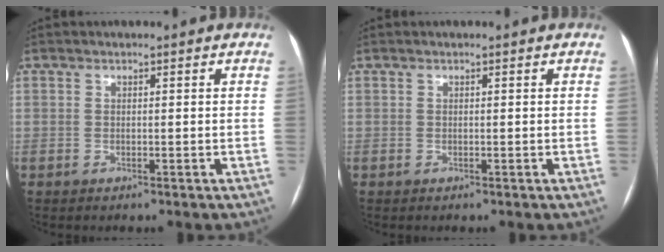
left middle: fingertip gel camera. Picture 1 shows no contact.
{"total": 0.0}